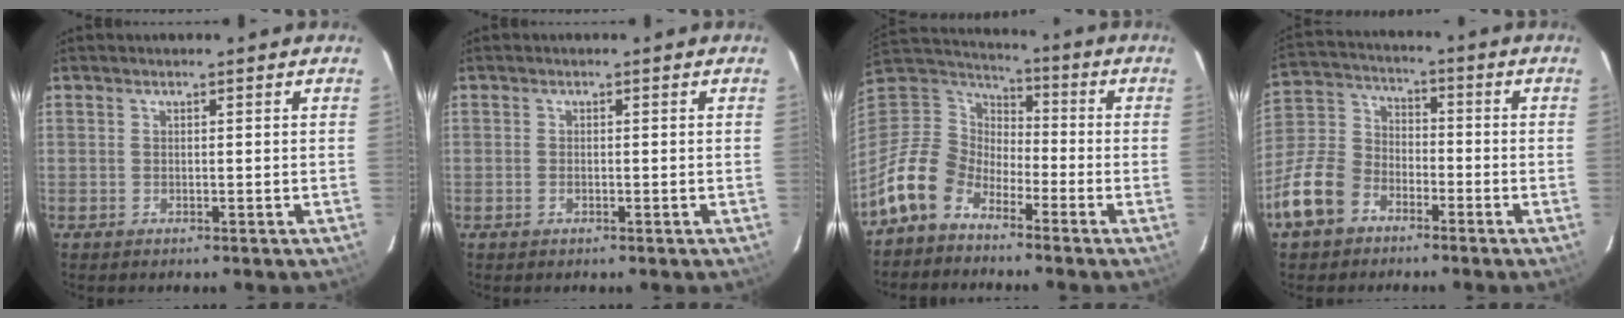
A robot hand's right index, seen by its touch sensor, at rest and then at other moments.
{"total": 0.8, "force": [-0.4, 0.5, 0.6], "torque": [-0.010, 0.000, -0.006]}
{"total": 12.1, "force": [-8.4, 7.5, 4.6], "torque": [-0.108, 0.022, -0.171]}
{"total": 14.0, "force": [-7.9, 9.7, 6.3], "torque": [-0.158, 0.032, -0.150]}